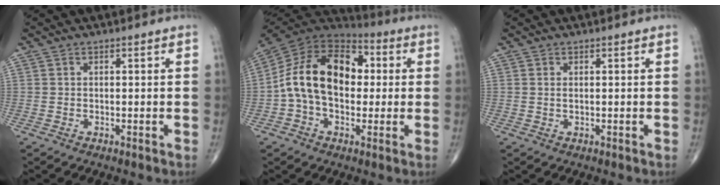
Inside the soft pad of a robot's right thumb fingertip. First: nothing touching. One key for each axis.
{"total": 18.1, "fx": 0.6, "fy": 12.1, "fz": 13.5, "tx": -0.219, "ty": 0.039, "tz": 0.001}
{"total": 0.6, "fx": 0.2, "fy": 0.2, "fz": 0.5, "tx": -0.011, "ty": 0.000, "tz": 0.007}